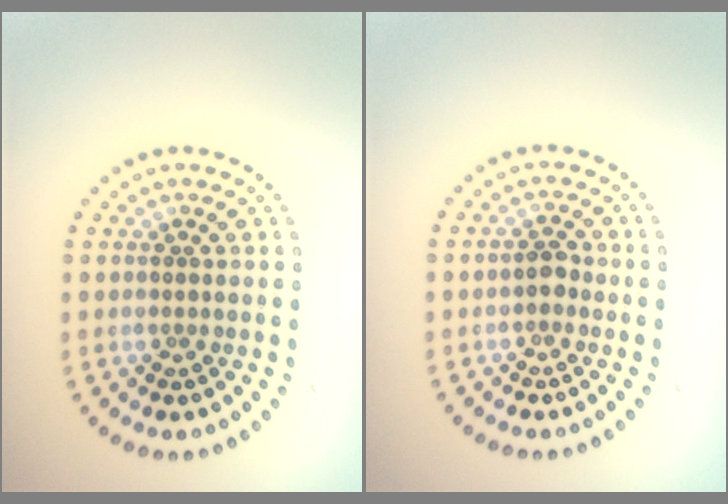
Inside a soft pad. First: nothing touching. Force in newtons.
{"total": 1.3, "press": 1.2, "slide": 0.3}